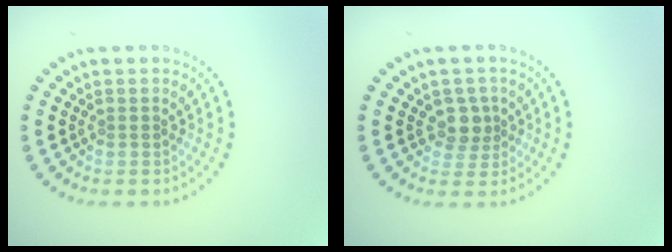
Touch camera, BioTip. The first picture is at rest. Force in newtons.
{"total": 2.1, "press": 1.8, "slide": 1.0}